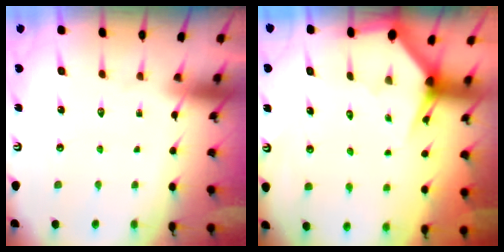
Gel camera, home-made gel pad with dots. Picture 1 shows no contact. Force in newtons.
{"total": 2.6, "press": 2.6, "slide": 0.2}